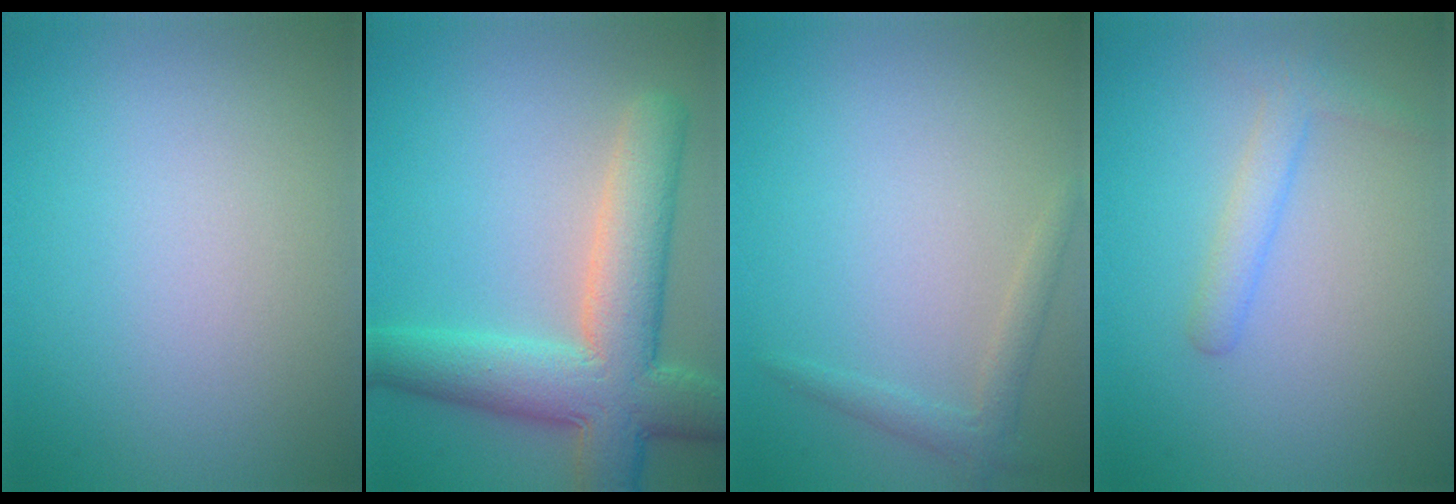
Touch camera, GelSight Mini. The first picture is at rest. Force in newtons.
{"total": 8.7, "press": 8.7, "slide": 0.6}
{"total": 1.6, "press": 1.6, "slide": 0.1}
{"total": 2.0, "press": 1.9, "slide": 0.1}